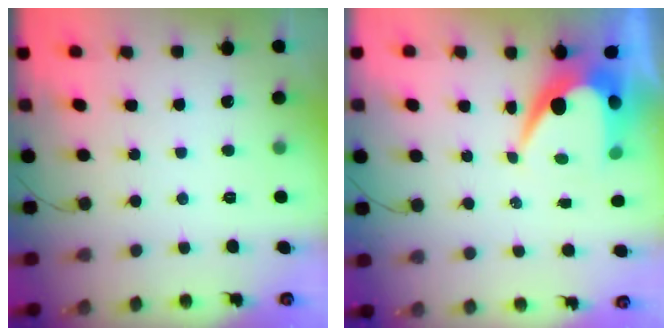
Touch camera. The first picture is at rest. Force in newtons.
{"total": 8.4, "press": 8.3, "slide": 0.7}